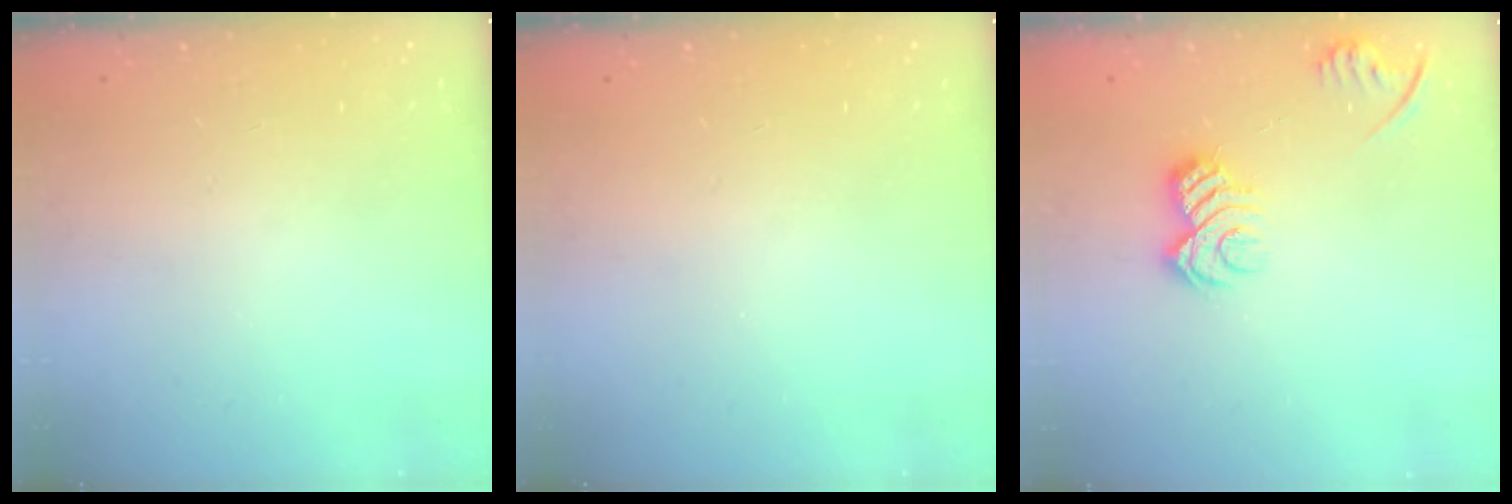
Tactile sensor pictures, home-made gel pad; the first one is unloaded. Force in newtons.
{"total": 0.0}
{"total": 10.7, "press": 10.7, "slide": 0.4}